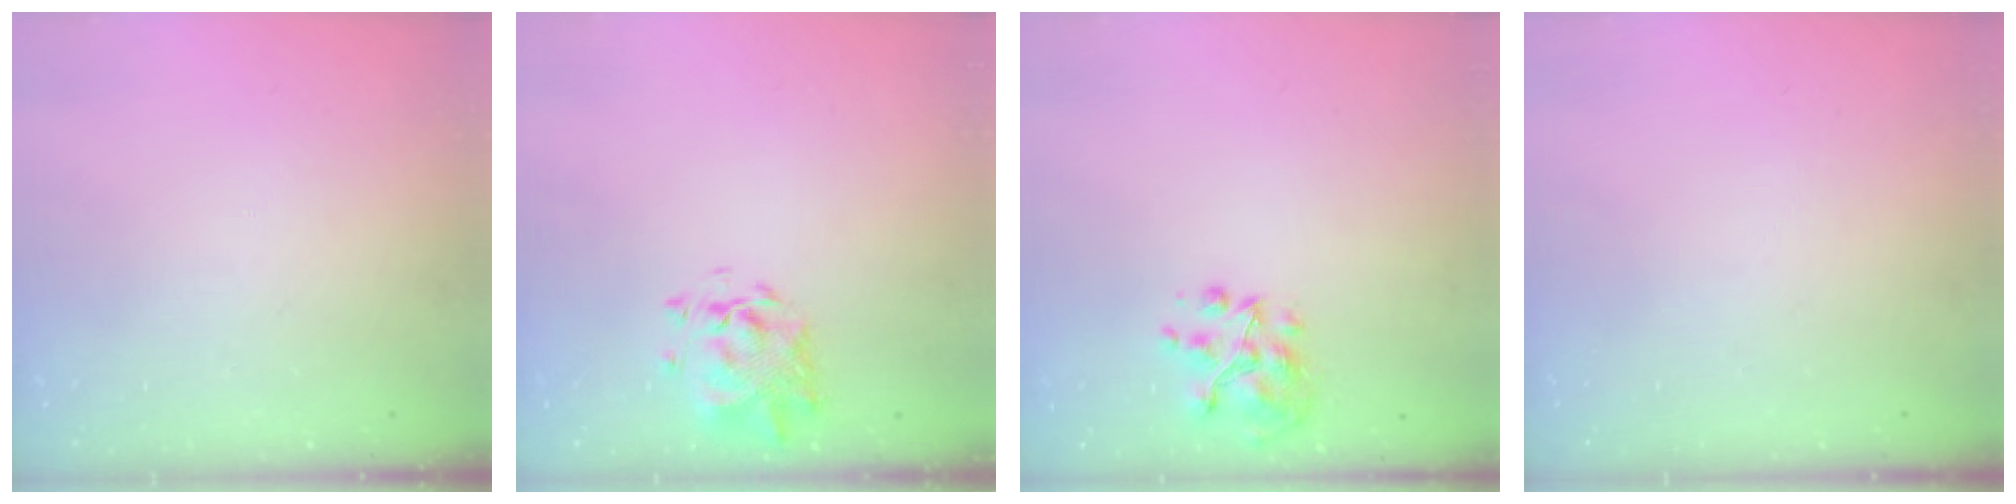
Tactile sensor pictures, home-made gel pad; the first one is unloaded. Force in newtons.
{"total": 2.1, "press": 2.1, "slide": 0.6}
{"total": 6.9, "press": 6.8, "slide": 0.9}
{"total": 0.0}